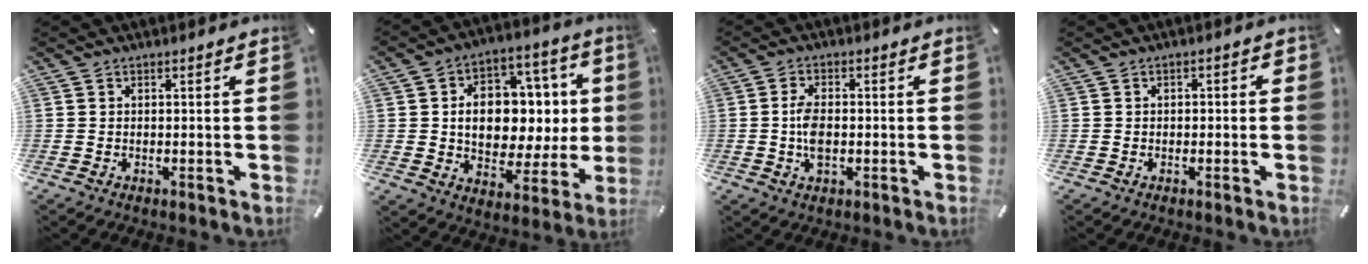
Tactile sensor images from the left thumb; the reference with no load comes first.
{"total": 14.4, "force": [1.0, 11.0, 9.2], "torque": [-0.131, -0.007, 0.031]}
{"total": 5.1, "force": [-0.6, 2.7, 4.3], "torque": [-0.097, -0.003, -0.015]}
{"total": 1.3, "force": [-0.7, 0.9, 0.5], "torque": [-0.010, 0.005, -0.016]}